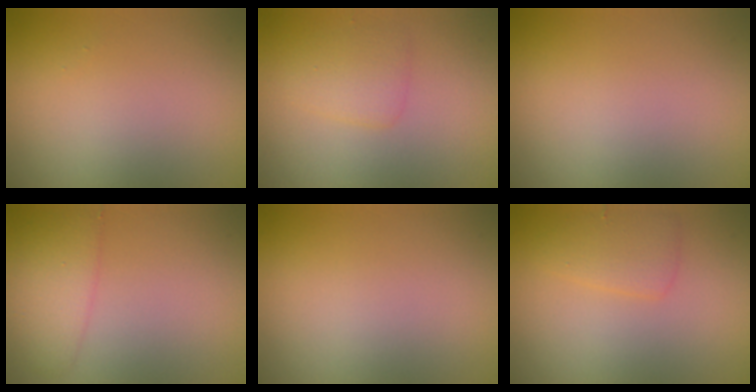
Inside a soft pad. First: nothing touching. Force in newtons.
{"total": 1.9, "press": 1.9, "slide": 0.1}
{"total": 0.0}
{"total": 2.9, "press": 2.9, "slide": 0.1}
{"total": 0.0}
{"total": 2.1, "press": 2.1, "slide": 0.1}